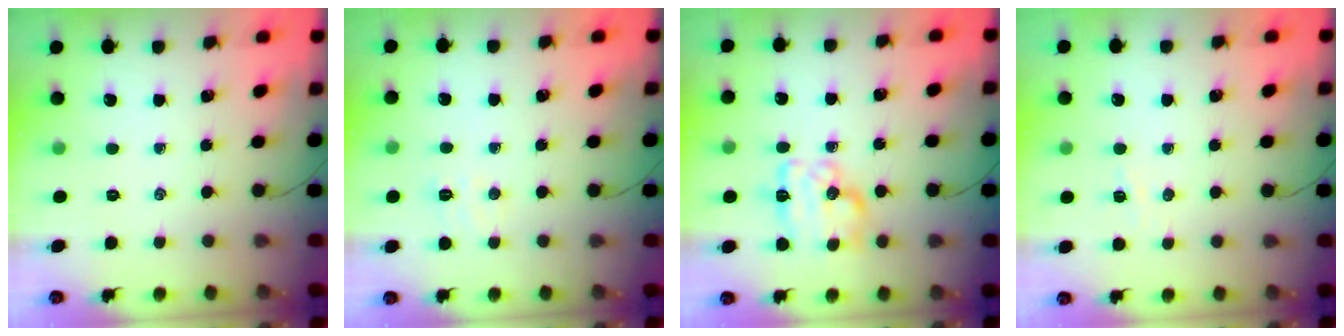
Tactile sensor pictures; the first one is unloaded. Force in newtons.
{"total": 4.2, "press": 4.1, "slide": 1.0}
{"total": 12.5, "press": 12.5, "slide": 0.4}
{"total": 3.5, "press": 3.4, "slide": 0.9}